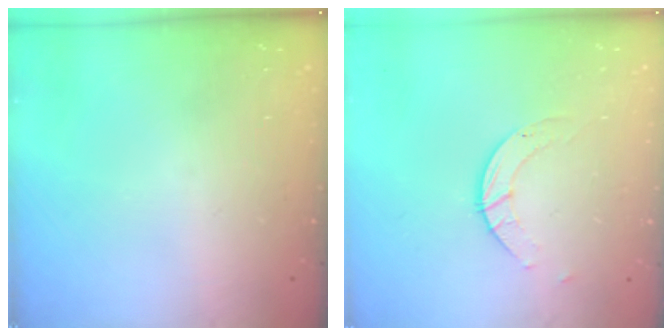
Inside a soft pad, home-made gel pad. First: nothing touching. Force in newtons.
{"total": 2.8, "press": 2.8, "slide": 0.3}